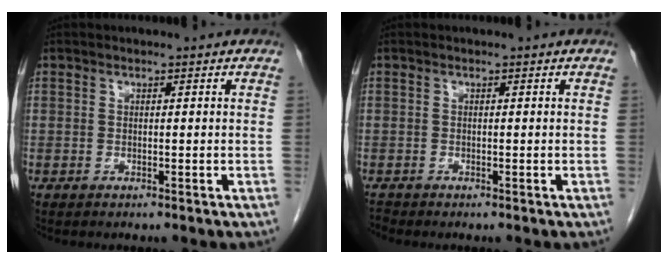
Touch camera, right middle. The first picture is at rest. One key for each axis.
{"total": 0.6, "fx": -0.5, "fy": -0.1, "fz": -0.2, "tx": -0.004, "ty": -0.007, "tz": -0.012}